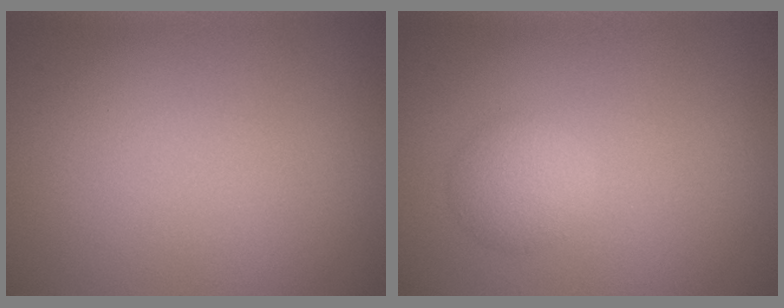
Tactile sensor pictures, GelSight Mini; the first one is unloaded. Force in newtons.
{"total": 2.2, "press": 2.2, "slide": 0.1}